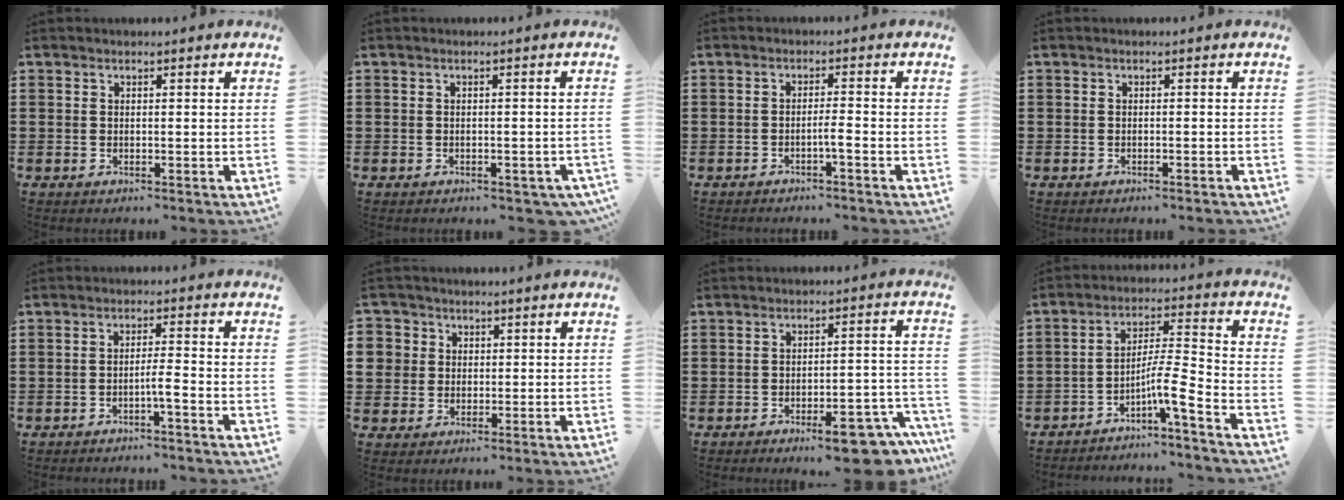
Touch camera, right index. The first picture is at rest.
{"total": 1.4, "force": [-1.2, 0.4, 0.5], "torque": [-0.013, 0.001, -0.025]}
{"total": 2.2, "force": [-1.2, -0.3, 1.8], "torque": [-0.031, -0.002, -0.021]}
{"total": 0.6, "force": [-0.5, -0.1, 0.2], "torque": [-0.005, -0.001, -0.011]}
{"total": 2.8, "force": [-1.4, -0.2, 2.4], "torque": [-0.042, -0.002, -0.027]}
{"total": 4.1, "force": [1.0, 4.0, 0.2], "torque": [-0.026, 0.015, 0.017]}
{"total": 8.3, "force": [-6.2, 1.5, 5.4], "torque": [-0.066, 0.009, -0.107]}
{"total": 7.2, "force": [-4.3, 0.1, 5.8], "torque": [-0.106, -0.011, -0.083]}